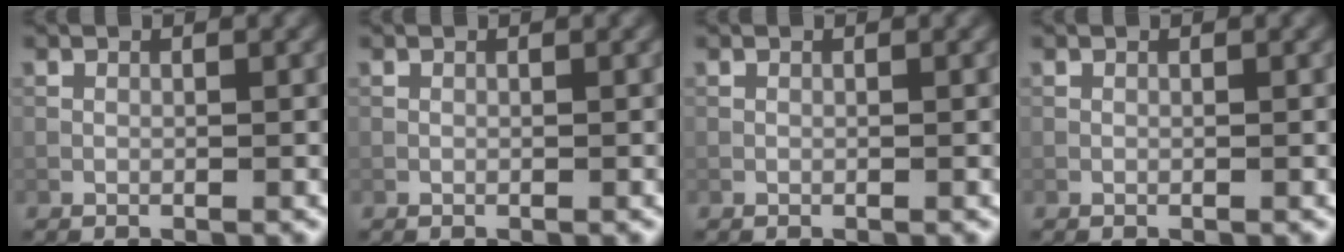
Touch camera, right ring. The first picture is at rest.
{"total": 0.0}
{"total": 0.0}
{"total": 0.0}